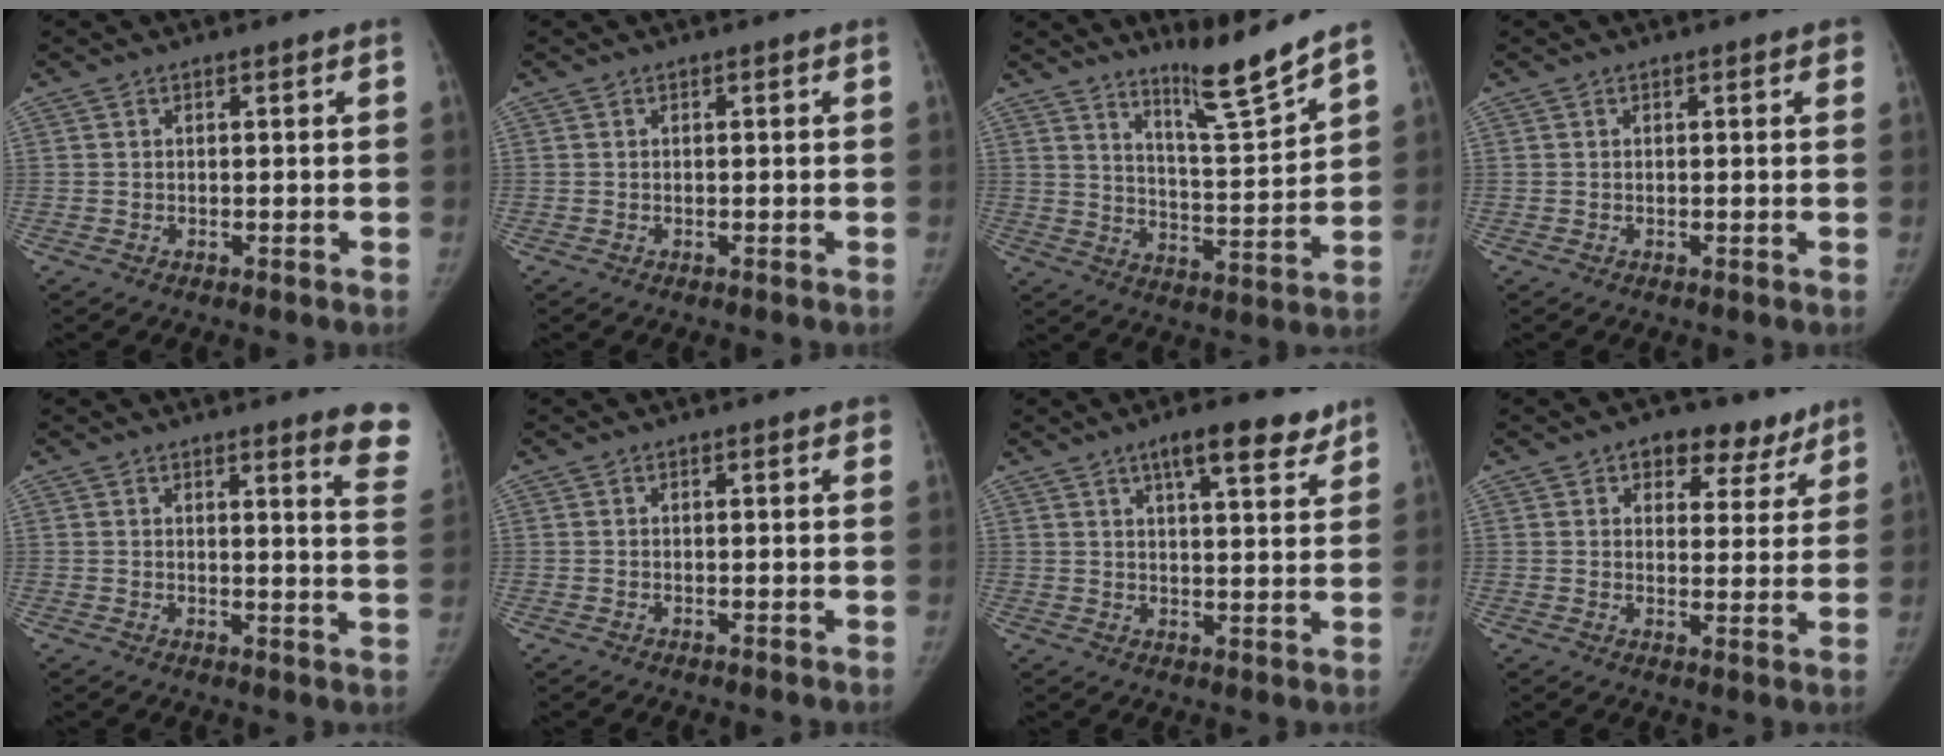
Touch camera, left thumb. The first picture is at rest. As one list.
[{"total": 0.0}, {"total": 10.1, "force": [8.5, -0.3, 5.4], "torque": [-0.077, -0.076, 0.145]}, {"total": 1.2, "force": [0.7, 0.4, 0.9], "torque": [-0.008, 0.002, 0.005]}, {"total": 8.9, "force": [7.0, 0.8, 5.4], "torque": [-0.039, -0.049, 0.058]}, {"total": 1.0, "force": [0.6, 0.3, 0.7], "torque": [-0.006, 0.002, 0.005]}, {"total": 9.0, "force": [5.5, 2.9, 6.6], "torque": [-0.067, -0.017, 0.076]}, {"total": 9.1, "force": [5.8, 5.8, 3.9], "torque": [0.002, -0.018, 0.077]}]